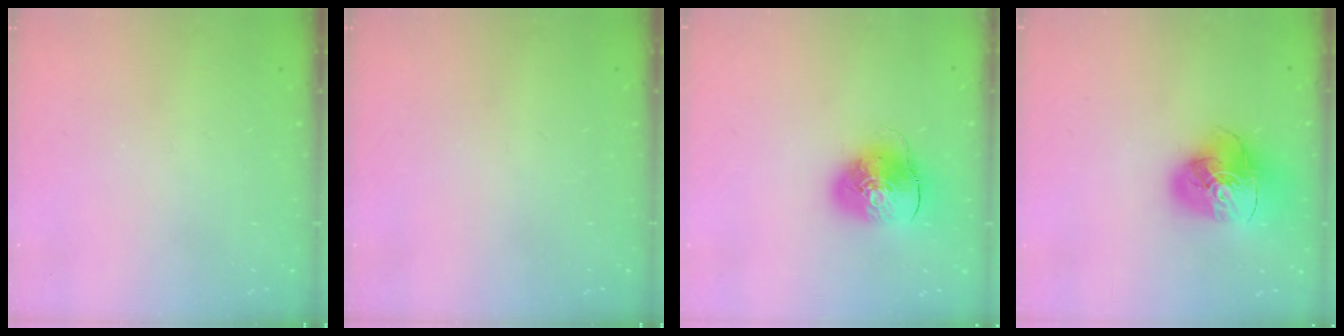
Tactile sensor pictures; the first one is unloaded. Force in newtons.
{"total": 0.0}
{"total": 10.0, "press": 9.8, "slide": 1.6}
{"total": 14.9, "press": 14.8, "slide": 1.6}